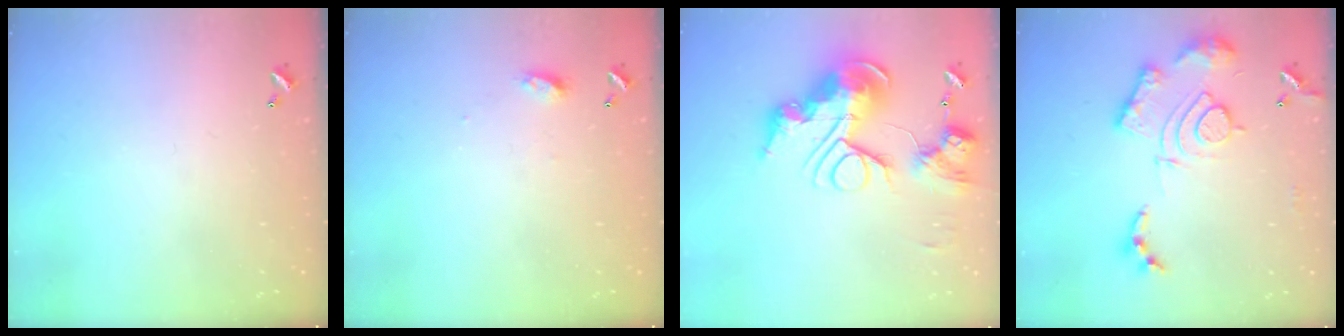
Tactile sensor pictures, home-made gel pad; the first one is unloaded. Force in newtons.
{"total": 4.0, "press": 4.0, "slide": 0.5}
{"total": 0.9, "press": 0.9, "slide": 0.0}
{"total": 17.4, "press": 17.3, "slide": 1.7}